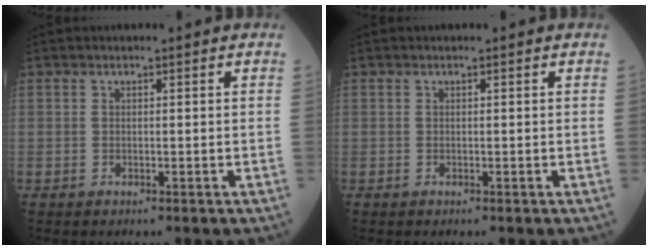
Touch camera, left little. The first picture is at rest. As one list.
[{"total": 0.0}]